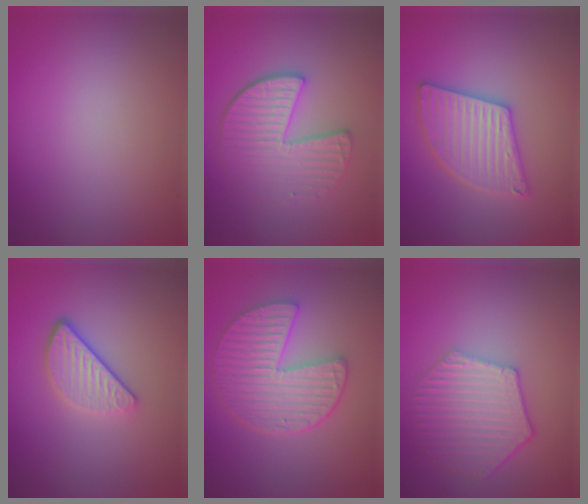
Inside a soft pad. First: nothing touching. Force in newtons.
{"total": 4.1, "press": 3.7, "slide": 1.8}
{"total": 5.2, "press": 5.2, "slide": 0.5}
{"total": 3.3, "press": 2.6, "slide": 2.0}
{"total": 5.7, "press": 4.7, "slide": 3.3}
{"total": 6.0, "press": 4.6, "slide": 3.9}